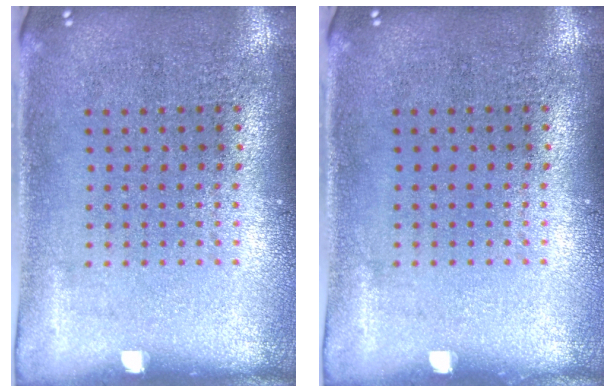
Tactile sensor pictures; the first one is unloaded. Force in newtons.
{"total": 0.0}